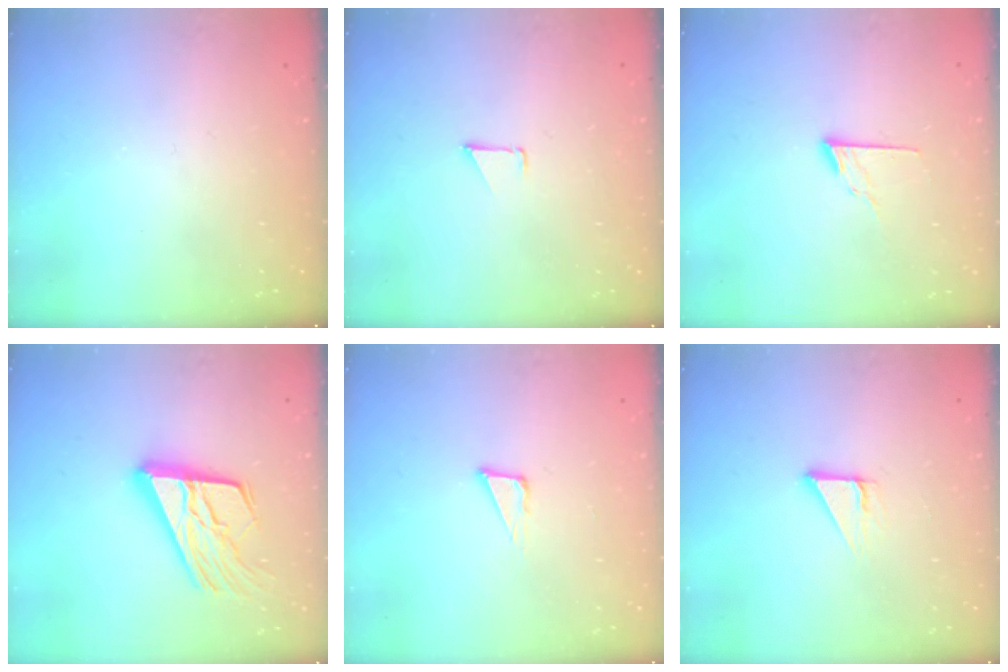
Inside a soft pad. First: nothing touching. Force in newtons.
{"total": 0.9, "press": 0.8, "slide": 0.1}
{"total": 7.4, "press": 7.4, "slide": 0.6}
{"total": 19.1, "press": 19.0, "slide": 2.5}
{"total": 3.8, "press": 3.7, "slide": 0.8}
{"total": 4.0, "press": 4.0, "slide": 0.2}